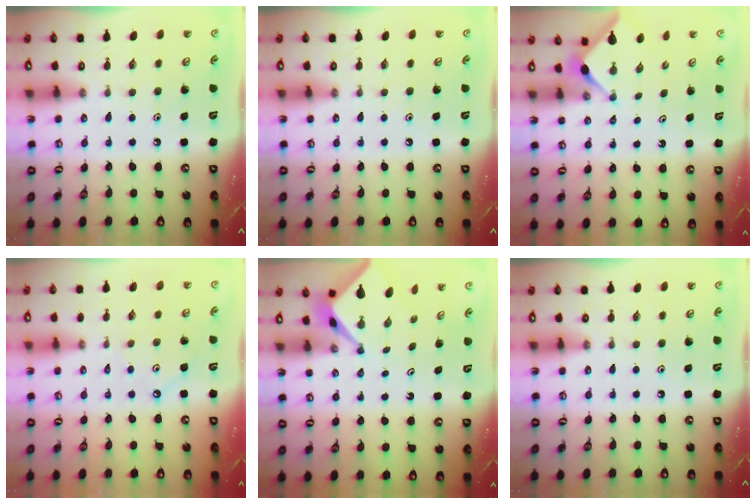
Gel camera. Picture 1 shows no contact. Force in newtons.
{"total": 0.0}
{"total": 3.0, "press": 3.0, "slide": 0.3}
{"total": 2.4, "press": 2.4, "slide": 0.4}
{"total": 2.1, "press": 2.1, "slide": 0.3}
{"total": 0.0}